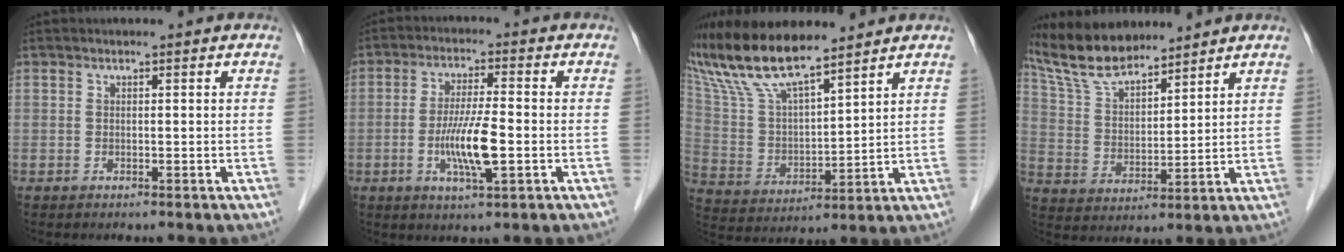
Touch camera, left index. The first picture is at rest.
{"total": 7.7, "force": [-2.0, 0.7, 7.4], "torque": [-0.144, -0.009, -0.041]}
{"total": 15.2, "force": [12.8, 2.4, 7.8], "torque": [-0.171, 0.012, 0.253]}
{"total": 10.4, "force": [9.5, 2.3, 3.6], "torque": [-0.085, 0.020, 0.185]}